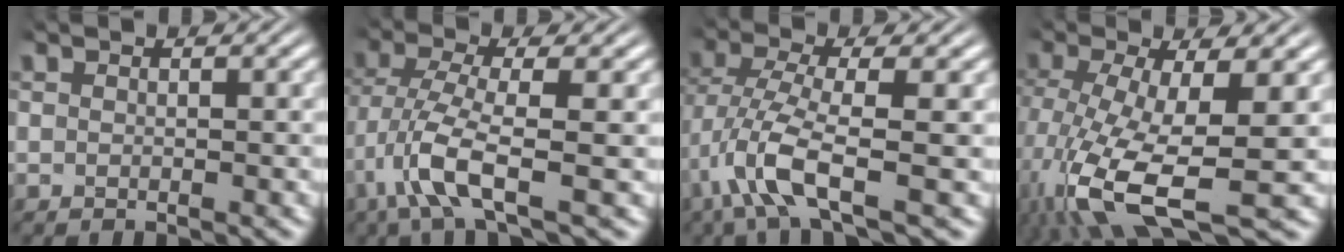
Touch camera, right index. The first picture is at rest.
{"total": 5.1, "force": [-0.9, 1.5, 4.8], "torque": [-0.112, -0.032, 0.000]}
{"total": 5.8, "force": [-1.2, 2.1, 5.3], "torque": [-0.122, -0.034, -0.005]}
{"total": 8.7, "force": [-3.3, 3.8, 7.0], "torque": [-0.158, -0.067, -0.017]}